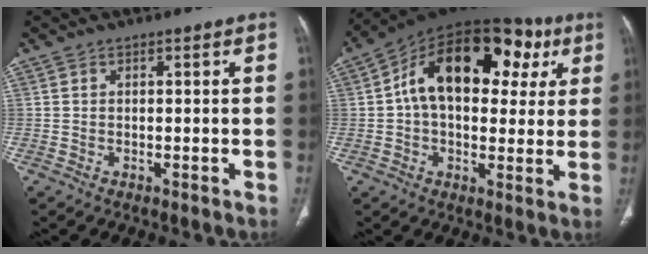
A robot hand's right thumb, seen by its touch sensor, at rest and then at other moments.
{"total": 23.9, "force": [6.4, 14.2, 18.1], "torque": [-0.240, 0.035, 0.088]}